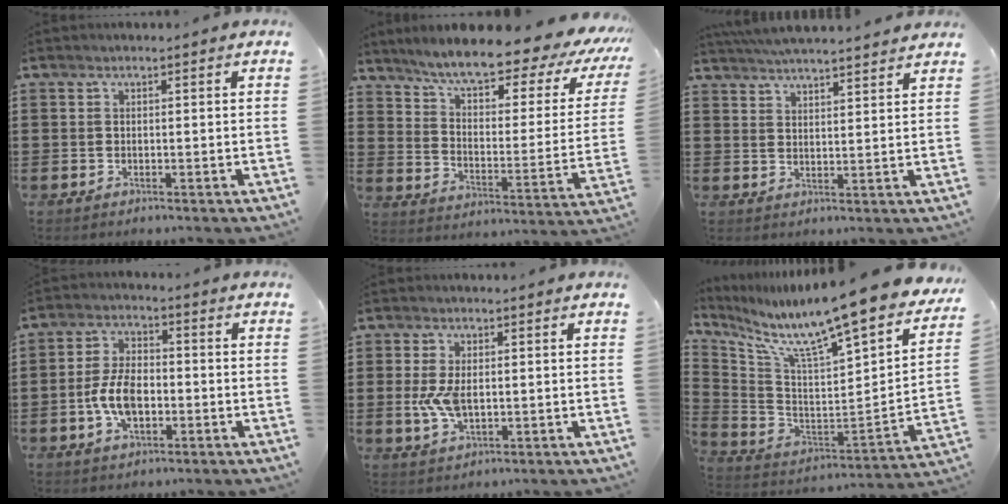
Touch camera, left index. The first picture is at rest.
{"total": 8.6, "force": [7.3, 0.7, 4.6], "torque": [-0.103, -0.051, 0.116]}
{"total": 4.6, "force": [4.5, -0.1, 1.1], "torque": [-0.035, -0.017, 0.082]}
{"total": 7.4, "force": [-1.8, 4.0, 5.9], "torque": [-0.136, 0.001, -0.041]}
{"total": 5.8, "force": [-0.1, 3.2, 4.8], "torque": [-0.114, 0.001, -0.006]}
{"total": 12.2, "force": [10.5, -0.4, 6.2], "torque": [-0.137, -0.098, 0.165]}